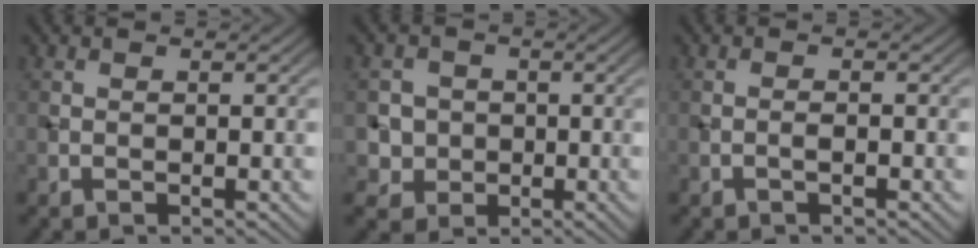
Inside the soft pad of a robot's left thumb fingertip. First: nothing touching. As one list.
[{"total": 4.7, "force": [-0.2, 4.7, 0.9], "torque": [-0.027, 0.003, -0.017]}, {"total": 0.8, "force": [-0.4, 0.0, 0.7], "torque": [-0.011, 0.004, -0.009]}]